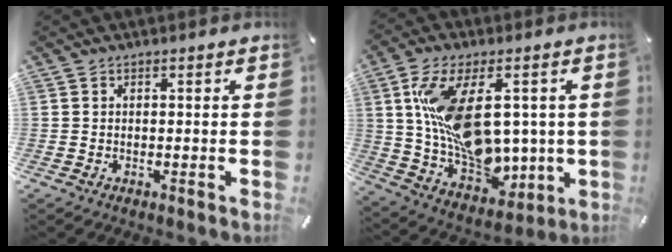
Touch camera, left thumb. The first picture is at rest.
{"total": 17.0, "force": [3.7, 10.3, 13.0], "torque": [-0.249, -0.020, 0.071]}